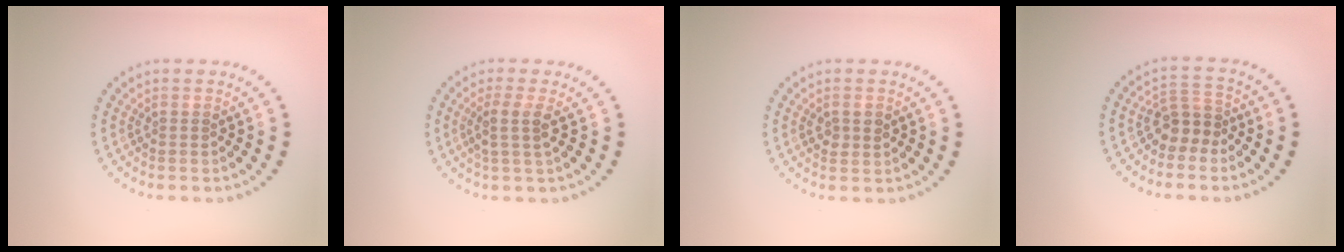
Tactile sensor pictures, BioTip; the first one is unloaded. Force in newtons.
{"total": 2.3, "press": 1.8, "slide": 1.3}
{"total": 1.5, "press": 1.5, "slide": 0.1}
{"total": 2.6, "press": 2.2, "slide": 1.3}